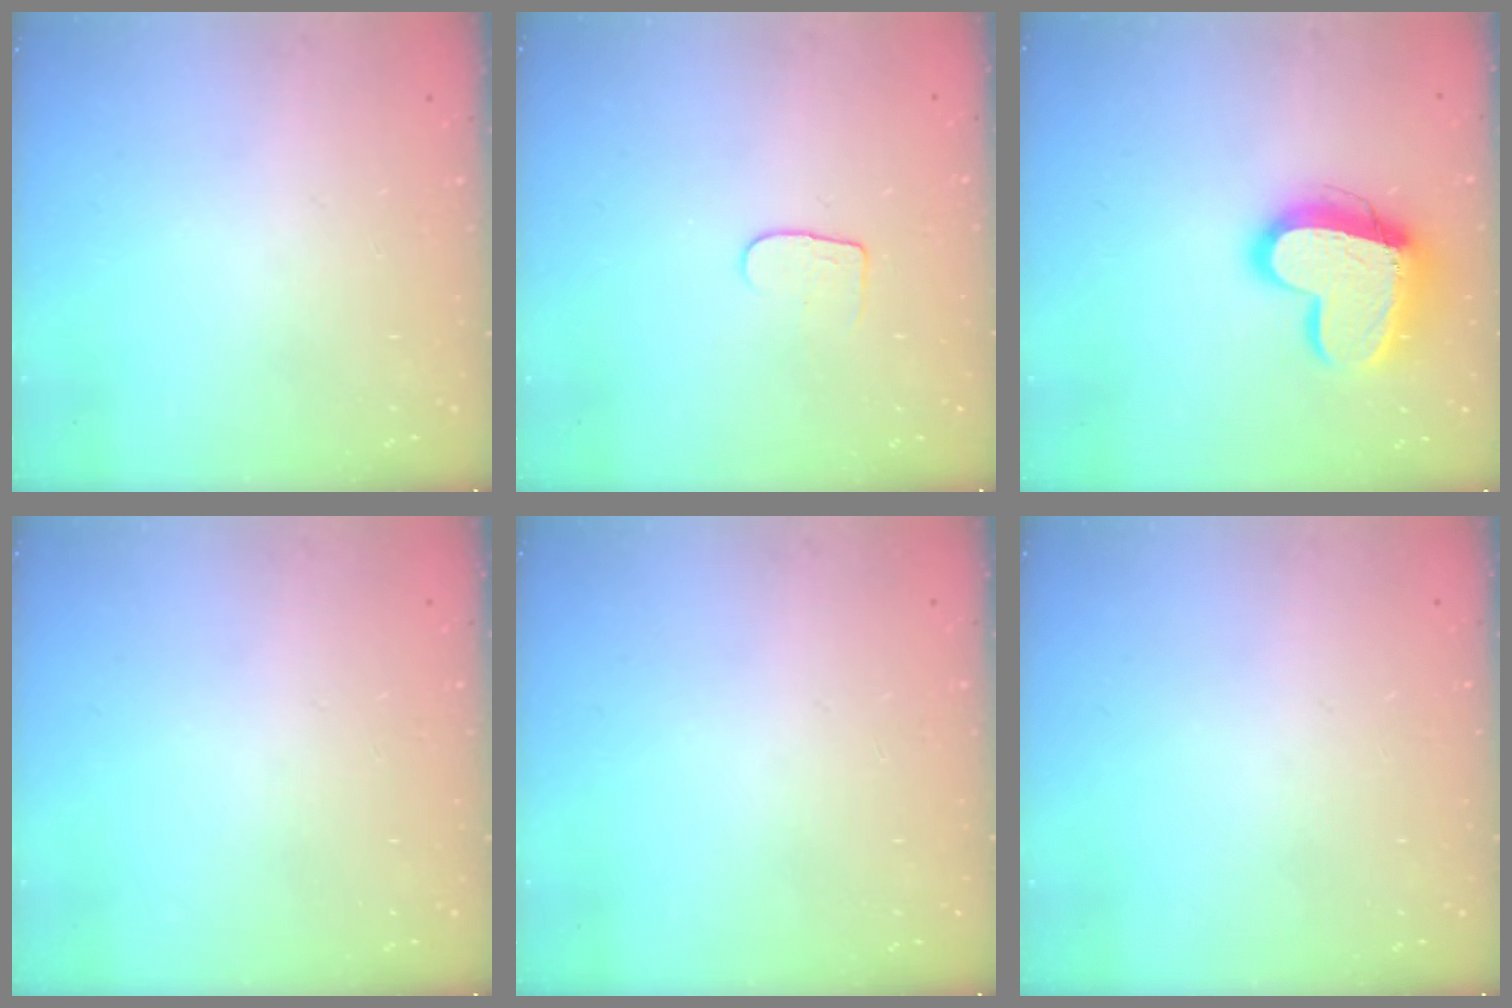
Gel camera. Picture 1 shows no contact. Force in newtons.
{"total": 4.3, "press": 4.3, "slide": 0.5}
{"total": 16.7, "press": 16.6, "slide": 1.4}
{"total": 0.0}
{"total": 0.0}
{"total": 0.0}